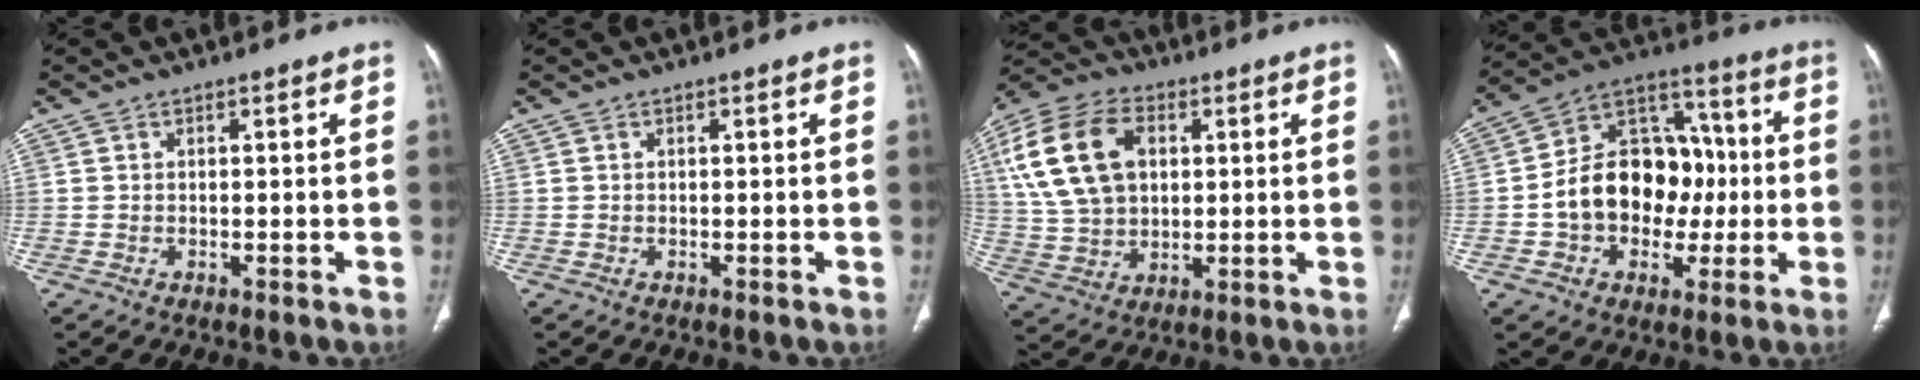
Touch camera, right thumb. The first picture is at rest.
{"total": 0.0}
{"total": 17.6, "force": [4.6, 12.0, 12.1], "torque": [-0.227, 0.009, 0.086]}
{"total": 18.4, "force": [-1.6, 13.7, 12.3], "torque": [-0.153, 0.046, -0.023]}